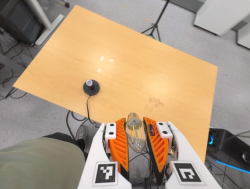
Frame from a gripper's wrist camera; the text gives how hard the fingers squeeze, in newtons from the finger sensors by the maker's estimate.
{"total": 22.1, "left": 25.0, "right": 19.3}